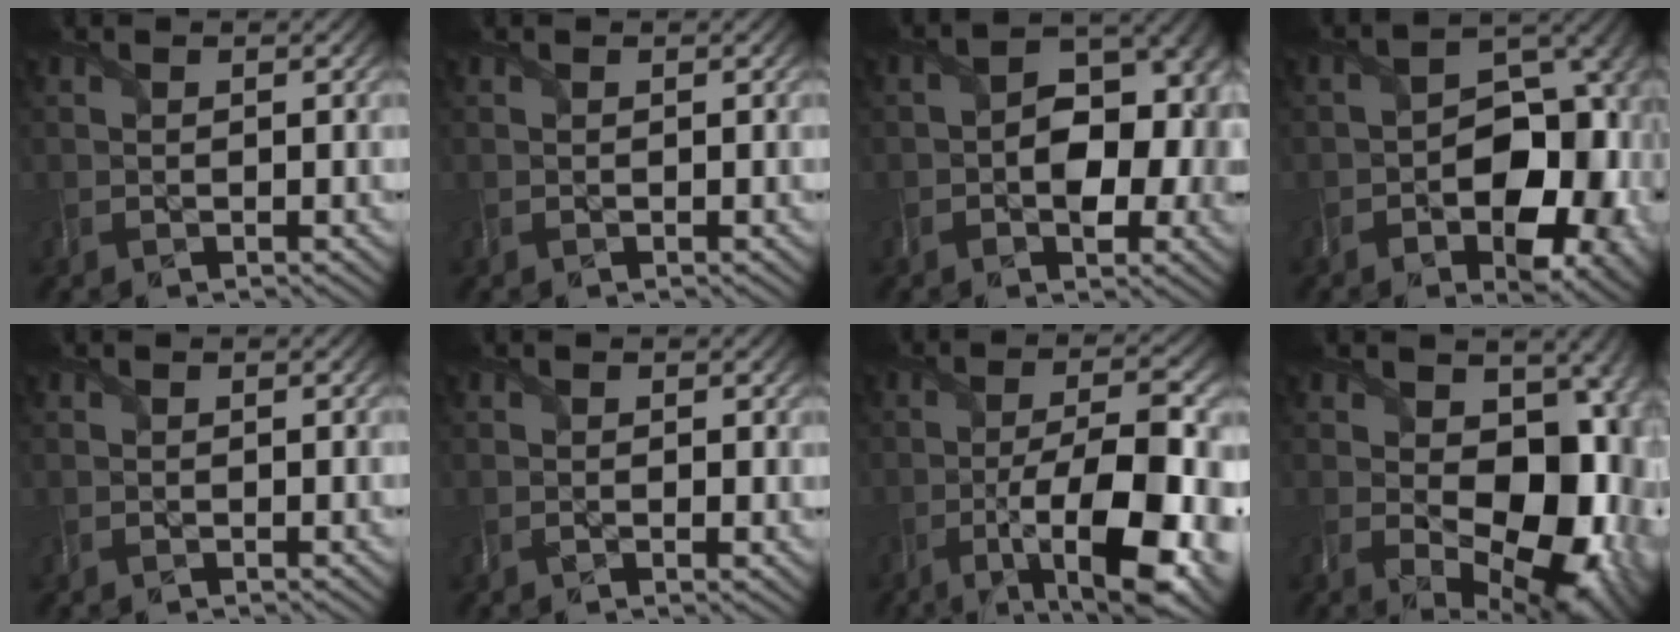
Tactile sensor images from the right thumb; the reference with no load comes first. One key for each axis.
{"total": 0.0}
{"total": 8.6, "fx": -1.1, "fy": 5.4, "fz": 6.6, "tx": -0.089, "ty": -0.006, "tz": -0.021}
{"total": 12.5, "fx": -3.5, "fy": 7.5, "fz": 9.4, "tx": -0.120, "ty": -0.017, "tz": -0.053}
{"total": 0.0}
{"total": 0.8, "fx": 0.0, "fy": 0.4, "fz": 0.7, "tx": -0.013, "ty": -0.005, "tz": 0.000}
{"total": 14.9, "fx": -5.5, "fy": 4.9, "fz": 13.0, "tx": -0.193, "ty": -0.002, "tz": -0.083}
{"total": 16.5, "fx": -0.1, "fy": 10.8, "fz": 12.4, "tx": -0.145, "ty": -0.029, "tz": 0.021}